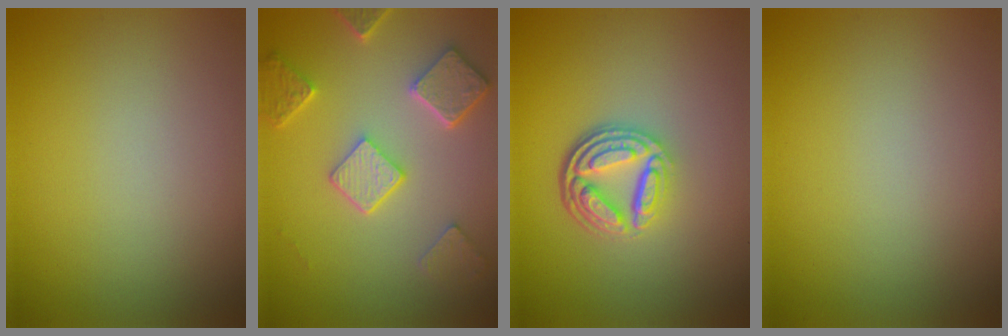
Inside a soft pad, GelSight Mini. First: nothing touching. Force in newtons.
{"total": 4.8, "press": 3.8, "slide": 3.0}
{"total": 5.1, "press": 3.6, "slide": 3.6}
{"total": 0.0}